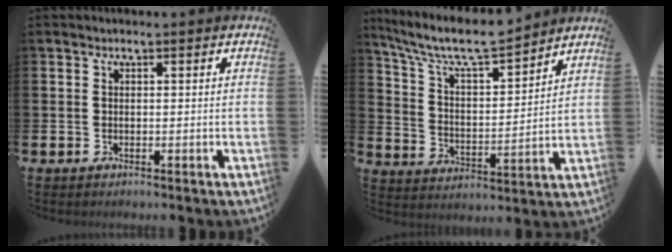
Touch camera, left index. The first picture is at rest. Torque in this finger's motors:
{"motor_torque": [0.93, -1.21, 0.62, 0.21]}